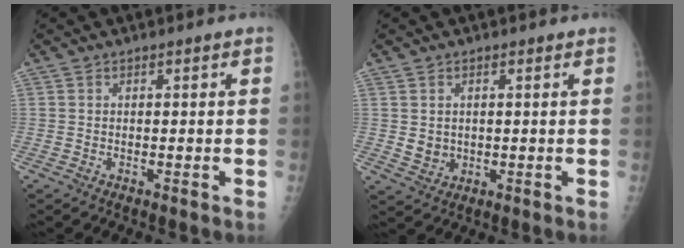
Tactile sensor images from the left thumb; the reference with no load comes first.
{"total": 3.4, "force": [0.6, 3.0, 1.5], "torque": [-0.015, -0.007, 0.021]}